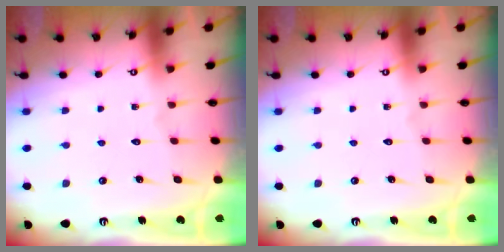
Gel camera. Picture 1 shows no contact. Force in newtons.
{"total": 0.0}